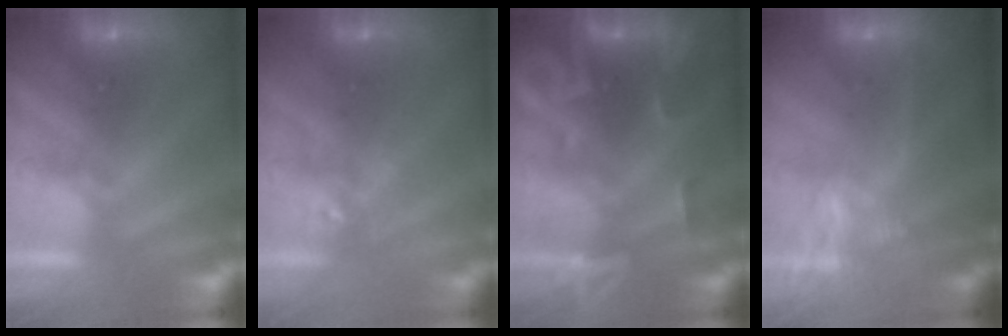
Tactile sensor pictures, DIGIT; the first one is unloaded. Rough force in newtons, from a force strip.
{"total": 2.3}
{"total": 2.4}
{"total": 9.6}